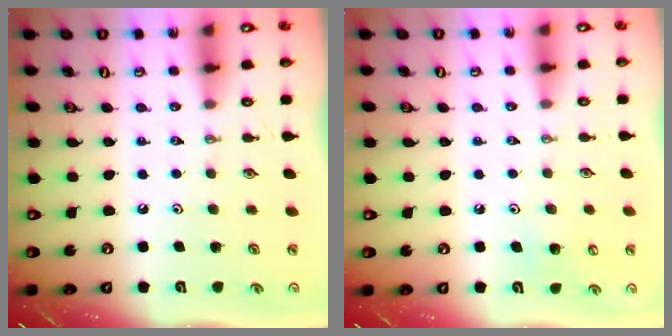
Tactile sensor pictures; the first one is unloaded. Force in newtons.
{"total": 6.5, "press": 6.4, "slide": 1.1}